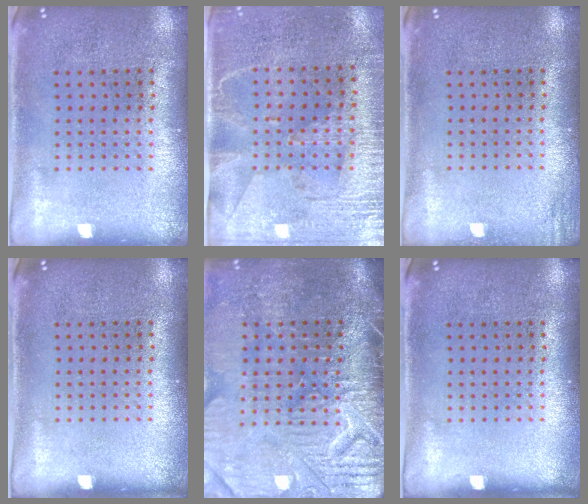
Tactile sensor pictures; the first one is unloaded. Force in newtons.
{"total": 2.9, "press": 2.6, "slide": 1.4}
{"total": 1.2, "press": 1.2, "slide": 0.3}
{"total": 0.0}
{"total": 4.6, "press": 4.0, "slide": 2.2}
{"total": 0.0}